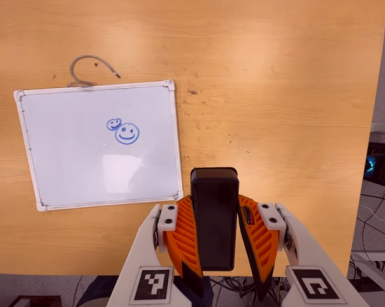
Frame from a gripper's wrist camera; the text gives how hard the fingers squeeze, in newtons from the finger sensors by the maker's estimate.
{"total": 9.2, "left": 7.6, "right": 10.7}